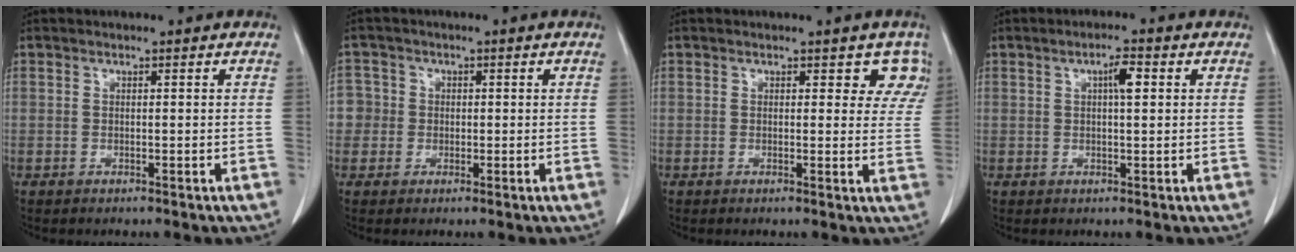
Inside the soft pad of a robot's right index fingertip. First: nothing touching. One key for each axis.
{"total": 3.6, "fx": -0.2, "fy": 3.6, "fz": 0.0, "tx": 0.016, "ty": 0.014, "tz": -0.006}
{"total": 4.0, "fx": 2.5, "fy": 2.4, "fz": 1.9, "tx": 0.008, "ty": -0.002, "tz": 0.015}
{"total": 3.1, "fx": 0.9, "fy": 0.5, "fz": 2.9, "tx": -0.050, "ty": 0.005, "tz": 0.013}